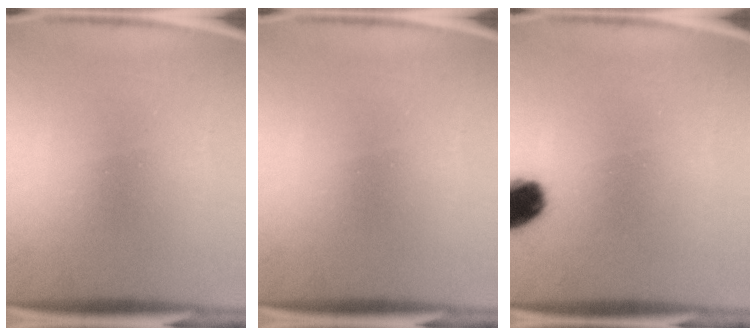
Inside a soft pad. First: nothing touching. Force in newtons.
{"total": 0.0}
{"total": 9.3}